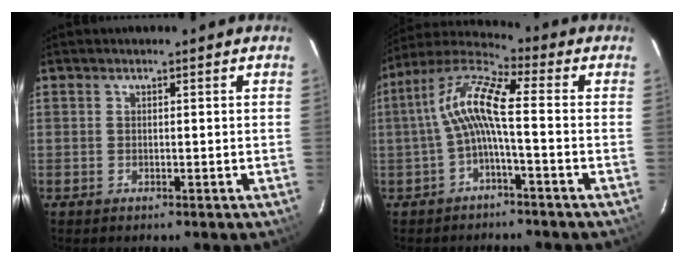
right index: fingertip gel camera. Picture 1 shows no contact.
{"total": 9.9, "force": [-1.1, 1.6, 9.7], "torque": [-0.201, 0.021, -0.026]}